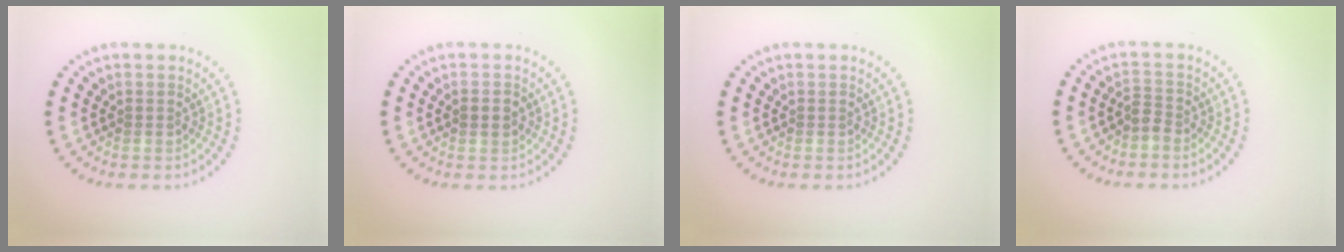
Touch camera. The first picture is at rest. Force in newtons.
{"total": 1.2, "press": 1.2, "slide": 0.2}
{"total": 0.0}
{"total": 1.3, "press": 1.0, "slide": 0.8}